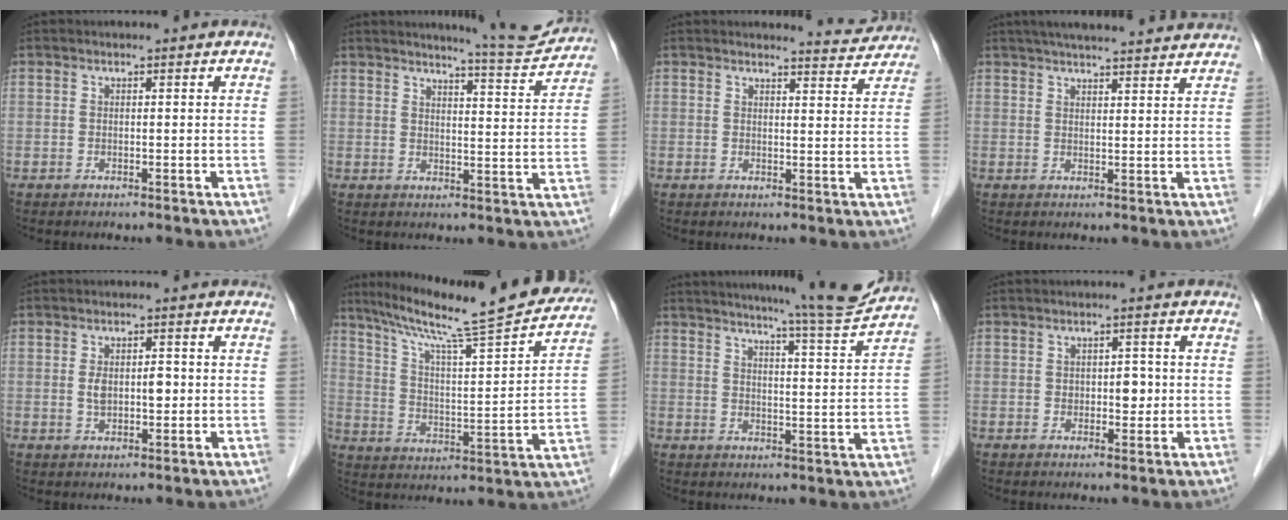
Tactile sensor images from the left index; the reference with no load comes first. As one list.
[{"total": 7.7, "force": [7.6, -0.6, 1.3], "torque": [-0.028, -0.023, 0.095]}, {"total": 4.1, "force": [4.1, 0.2, -0.3], "torque": [-0.003, -0.017, 0.040]}, {"total": 16.3, "force": [14.8, 1.6, 6.9], "torque": [-0.102, 0.041, 0.193]}, {"total": 3.7, "force": [0.0, 1.7, 3.2], "torque": [-0.061, 0.006, 0.006]}, {"total": 24.1, "force": [20.8, 1.3, 12.0], "torque": [-0.197, -0.022, 0.298]}, {"total": 11.9, "force": [10.9, -1.5, 4.4], "torque": [-0.069, -0.028, 0.142]}, {"total": 2.5, "force": [0.0, 1.6, 2.0], "torque": [-0.025, 0.004, 0.003]}]